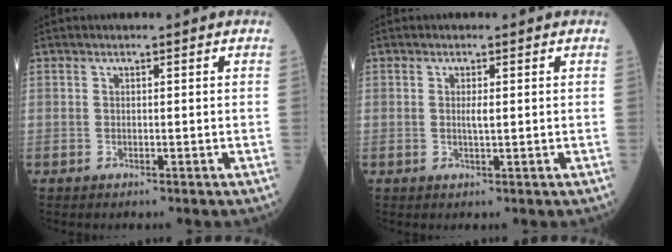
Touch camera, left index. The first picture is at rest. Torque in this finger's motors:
{"motor_torque": [0.13, 0.05, 0.03, 0.01]}